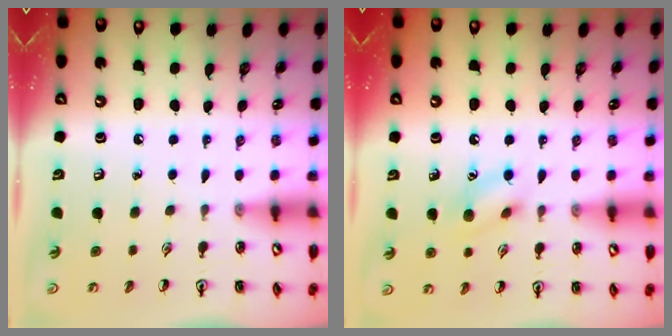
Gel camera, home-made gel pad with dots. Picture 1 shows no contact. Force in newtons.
{"total": 8.7, "press": 8.6, "slide": 1.4}